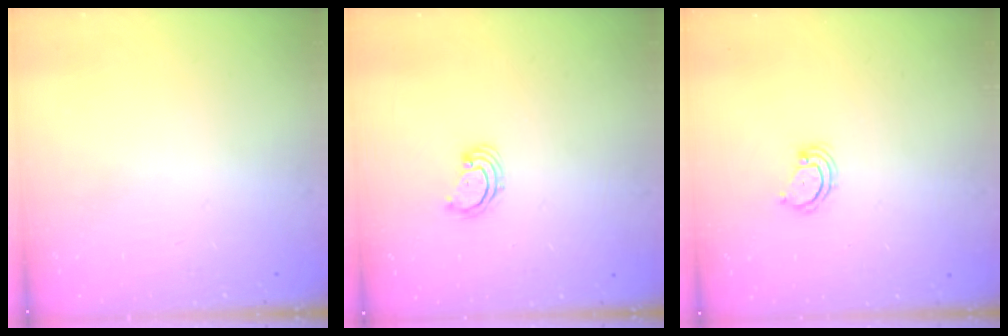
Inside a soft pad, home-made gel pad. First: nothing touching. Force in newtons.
{"total": 2.4, "press": 2.4, "slide": 0.2}
{"total": 3.3, "press": 3.3, "slide": 0.3}